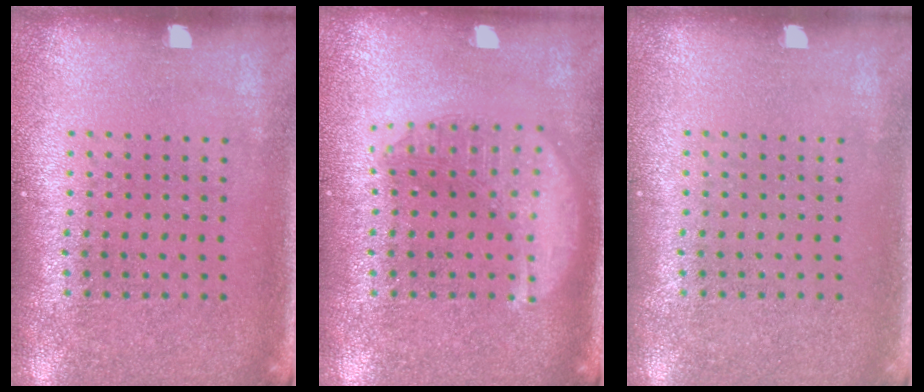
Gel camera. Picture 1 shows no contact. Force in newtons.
{"total": 2.9, "press": 2.9, "slide": 0.3}
{"total": 0.0}